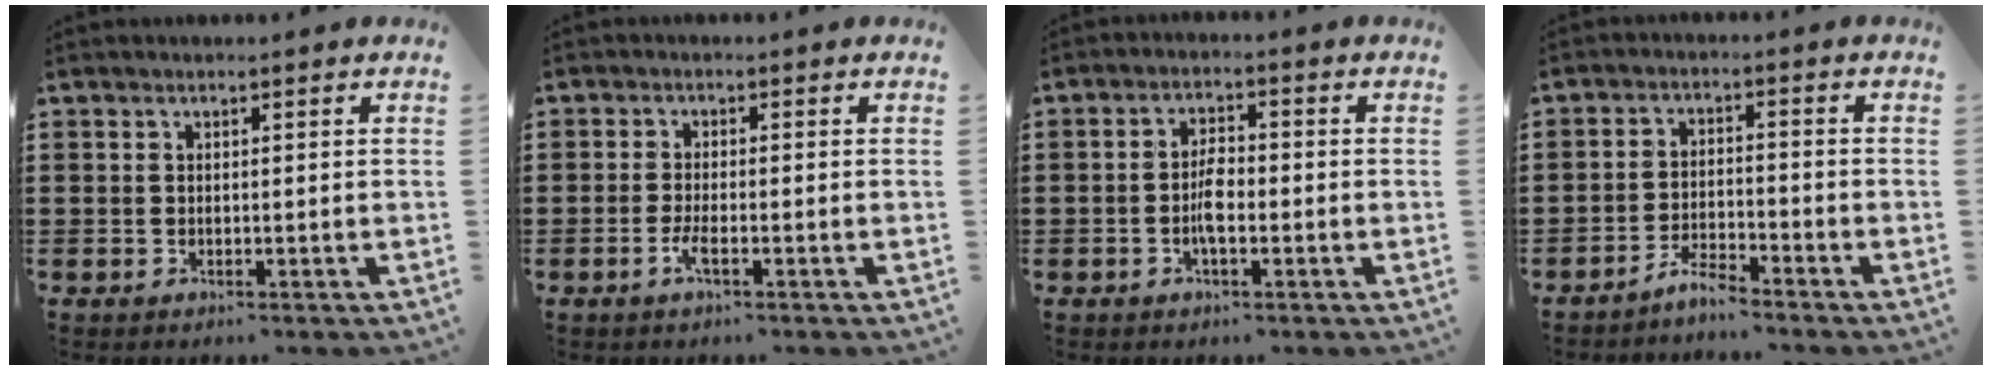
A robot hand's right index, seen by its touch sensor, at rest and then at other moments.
{"total": 2.5, "force": [-1.2, 0.3, 2.2], "torque": [-0.053, -0.008, -0.026]}
{"total": 3.8, "force": [-0.9, 1.5, 3.4], "torque": [-0.077, 0.000, -0.022]}
{"total": 3.3, "force": [-3.2, 0.2, 0.8], "torque": [-0.018, 0.006, -0.064]}